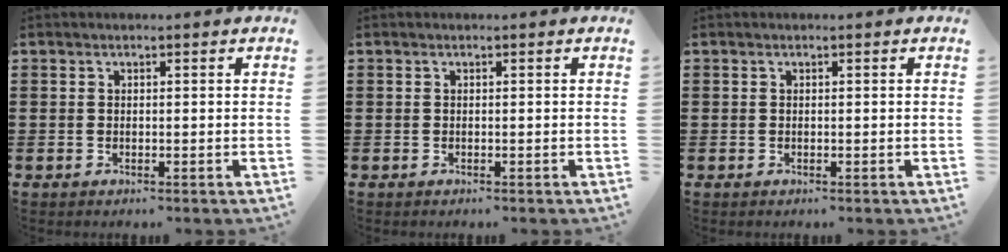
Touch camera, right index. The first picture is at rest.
{"total": 0.0}
{"total": 0.0}